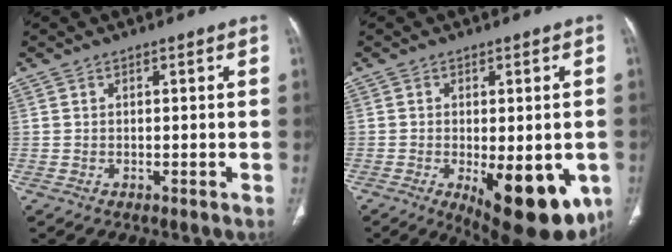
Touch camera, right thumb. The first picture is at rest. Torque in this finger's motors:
{"motor_torque": [1.71, 2.27, 0.16, -0.01, 0.38]}